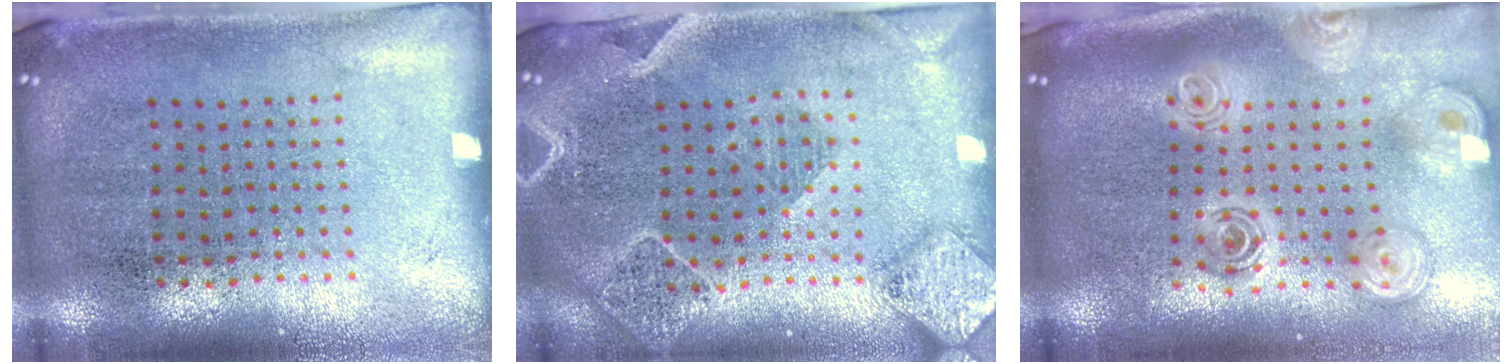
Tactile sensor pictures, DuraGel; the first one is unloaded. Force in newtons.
{"total": 2.4, "press": 2.1, "slide": 1.0}
{"total": 2.6, "press": 1.9, "slide": 1.8}